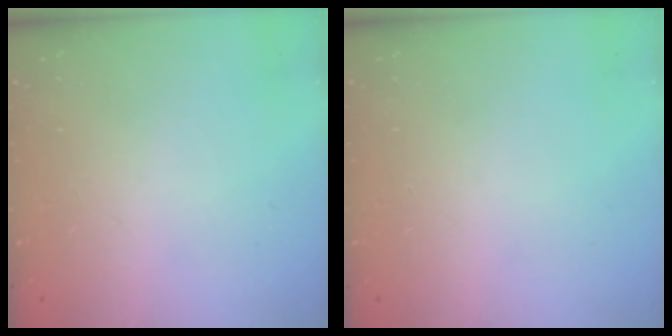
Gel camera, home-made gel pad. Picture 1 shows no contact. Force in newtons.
{"total": 0.0}